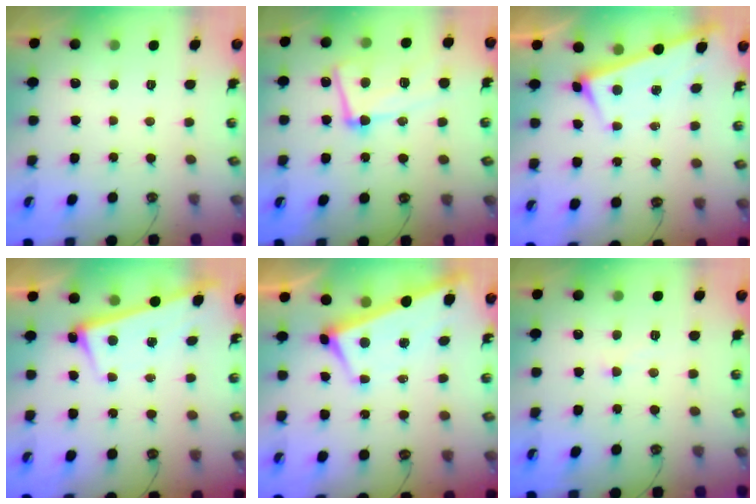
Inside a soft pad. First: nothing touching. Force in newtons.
{"total": 14.7, "press": 14.5, "slide": 2.0}
{"total": 2.9, "press": 2.9, "slide": 0.1}
{"total": 2.6, "press": 2.5, "slide": 0.7}
{"total": 2.7, "press": 2.5, "slide": 0.9}
{"total": 2.0, "press": 2.0, "slide": 0.5}